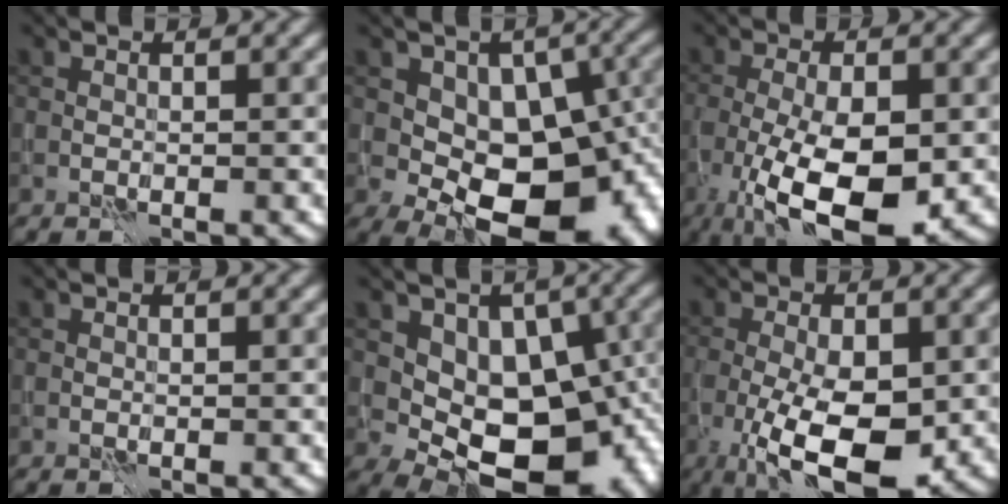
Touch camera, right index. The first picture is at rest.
{"total": 13.9, "force": [-2.0, 8.7, 10.6], "torque": [-0.098, -0.003, -0.020]}
{"total": 9.9, "force": [-3.2, 3.7, 8.6], "torque": [-0.163, -0.015, -0.052]}
{"total": 0.0}
{"total": 12.4, "force": [-0.3, 7.9, 9.6], "torque": [-0.101, -0.013, 0.002]}
{"total": 8.7, "force": [-2.6, 3.3, 7.6], "torque": [-0.140, -0.008, -0.044]}